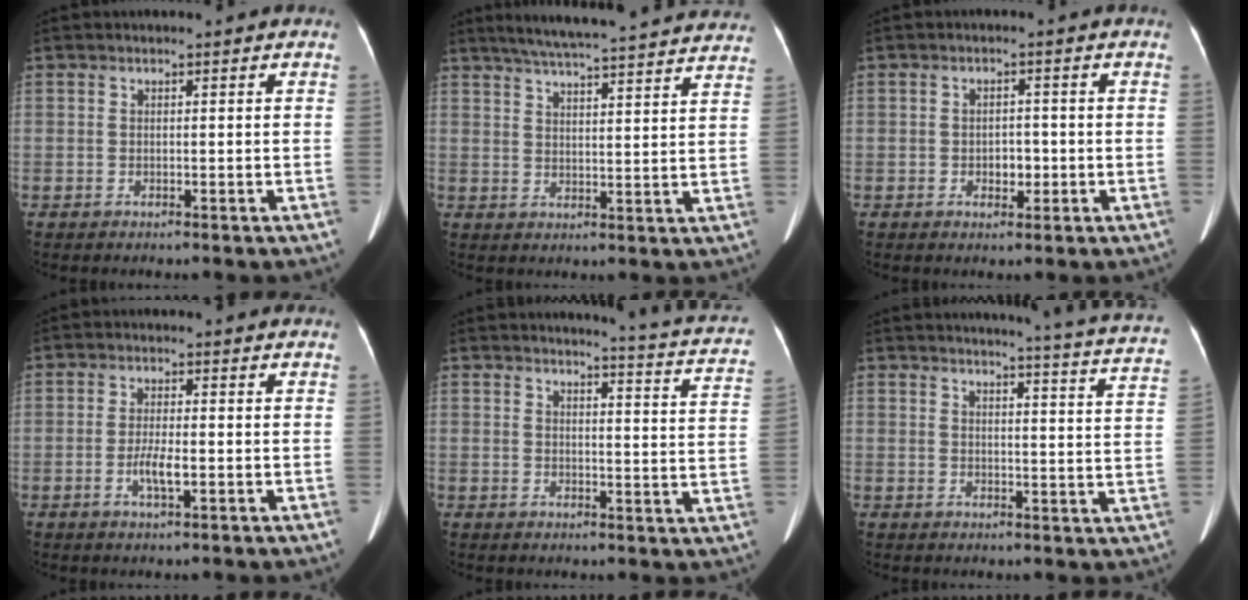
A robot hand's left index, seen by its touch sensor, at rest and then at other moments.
{"total": 26.2, "force": [24.0, 1.6, 10.4], "torque": [-0.164, -0.012, 0.298]}
{"total": 2.4, "force": [-0.7, 1.5, 1.7], "torque": [-0.024, 0.004, -0.005]}
{"total": 3.4, "force": [-1.0, 0.6, 3.2], "torque": [-0.065, -0.002, -0.017]}
{"total": 12.7, "force": [11.9, -0.3, 4.2], "torque": [-0.043, -0.074, 0.108]}
{"total": 18.0, "force": [16.9, -0.9, 6.3], "torque": [-0.081, -0.088, 0.175]}